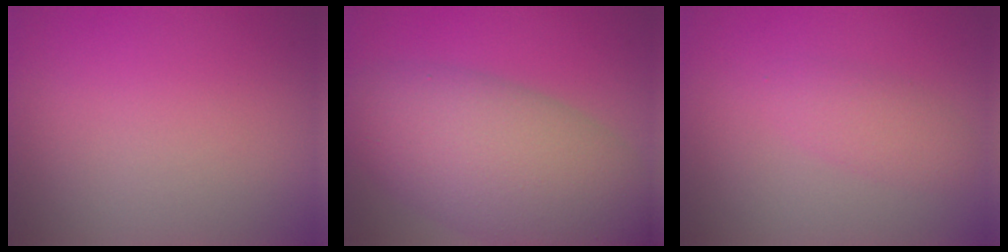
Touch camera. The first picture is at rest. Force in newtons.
{"total": 10.8, "press": 10.8, "slide": 0.5}
{"total": 2.0, "press": 2.0, "slide": 0.1}